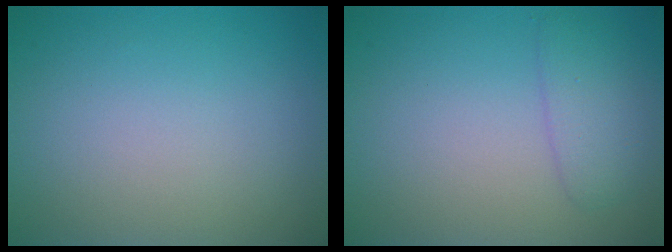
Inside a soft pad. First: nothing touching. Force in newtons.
{"total": 2.3, "press": 2.3, "slide": 0.1}